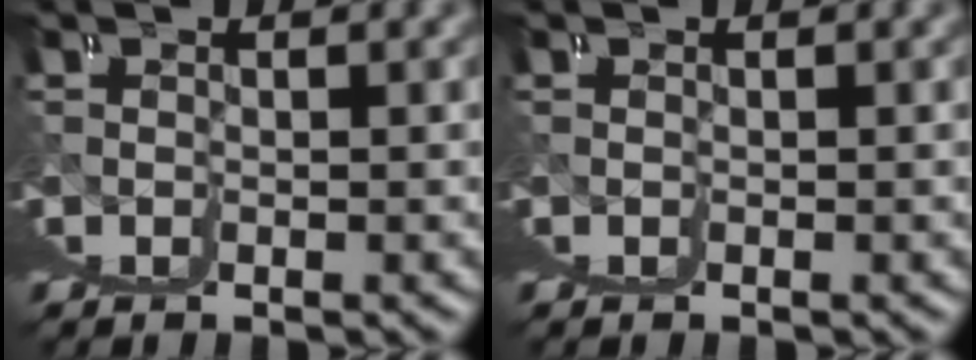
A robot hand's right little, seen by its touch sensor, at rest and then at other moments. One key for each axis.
{"total": 0.0}